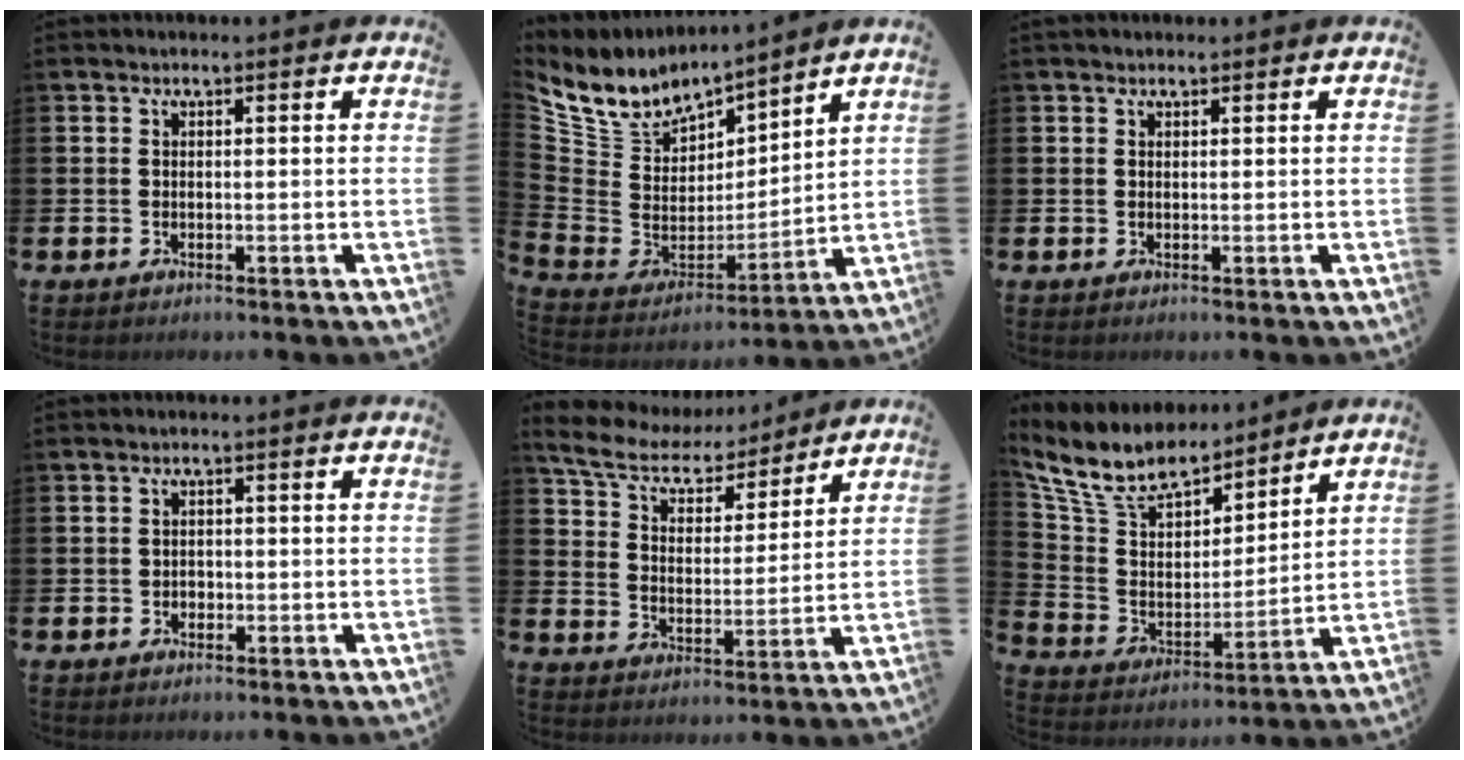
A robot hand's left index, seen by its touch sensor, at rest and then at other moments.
{"total": 8.3, "force": [7.8, 2.9, 0.3], "torque": [-0.065, -0.067, 0.142]}
{"total": 0.8, "force": [0.8, 0.2, 0.2], "torque": [0.006, -0.001, 0.012]}
{"total": 1.0, "force": [-0.3, 0.9, 0.3], "torque": [-0.004, 0.005, -0.008]}
{"total": 7.0, "force": [6.4, 2.2, 1.8], "torque": [-0.075, -0.041, 0.112]}
{"total": 10.4, "force": [9.1, 3.8, 3.0], "torque": [-0.115, -0.054, 0.164]}